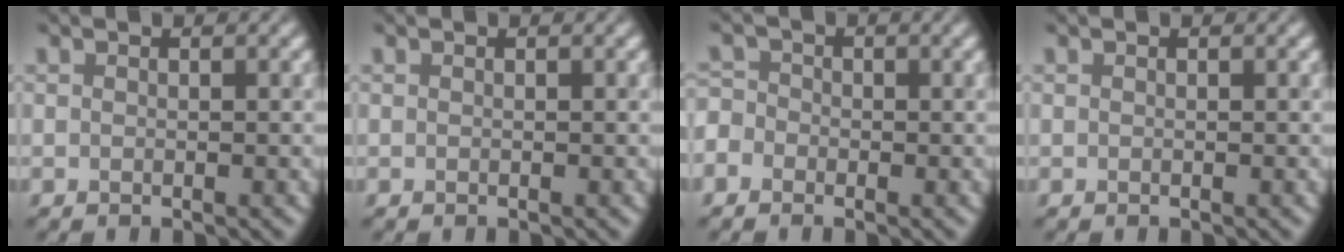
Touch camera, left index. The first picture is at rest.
{"total": 0.0}
{"total": 2.4, "force": [-1.5, 1.9, 0.4], "torque": [0.002, 0.010, -0.038]}
{"total": 0.0}